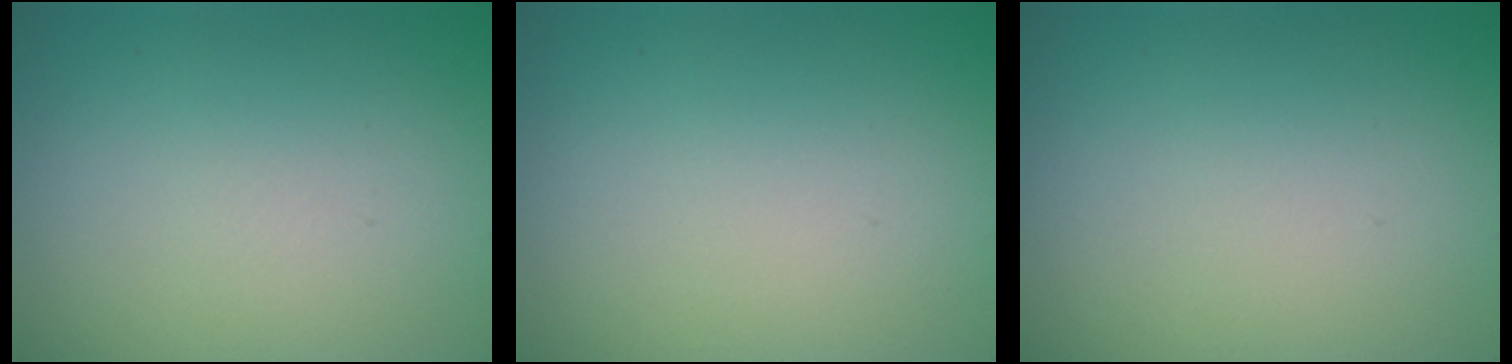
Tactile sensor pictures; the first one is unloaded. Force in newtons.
{"total": 0.0}
{"total": 0.0}